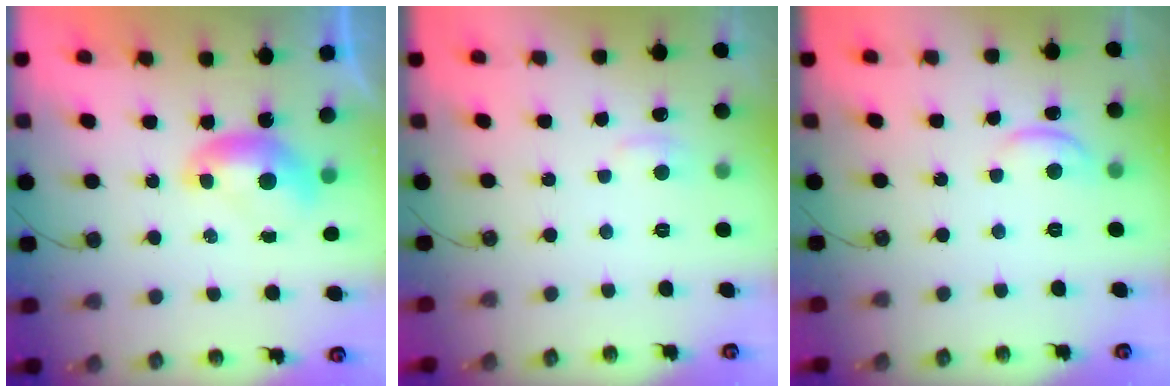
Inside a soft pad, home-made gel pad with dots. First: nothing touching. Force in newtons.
{"total": 1.0, "press": 0.5, "slide": 0.8}
{"total": 1.4, "press": 1.3, "slide": 0.4}